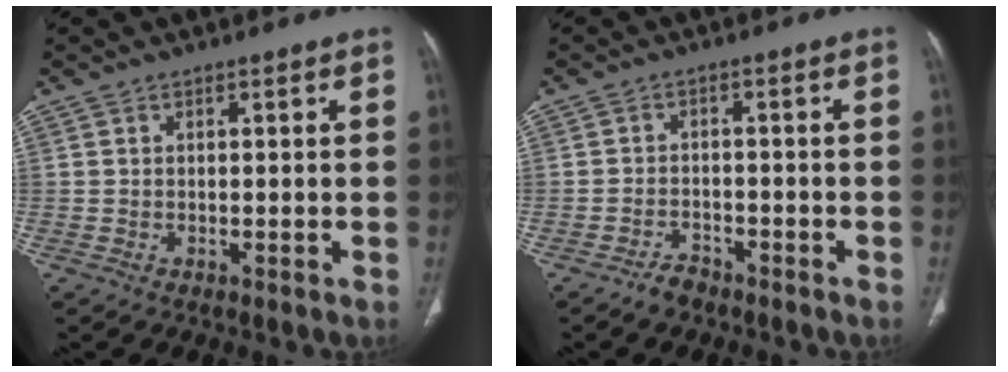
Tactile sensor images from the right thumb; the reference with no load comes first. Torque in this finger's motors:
{"motor_torque": [0.50, -0.19, -0.22, 0.01, -0.03]}